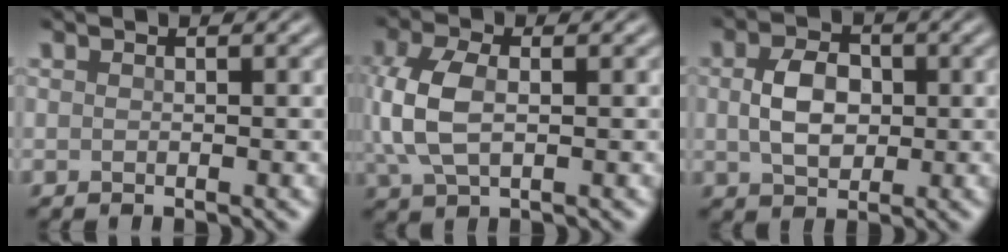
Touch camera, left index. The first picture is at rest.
{"total": 5.7, "force": [0.5, 3.3, 4.6], "torque": [-0.113, 0.005, 0.005]}
{"total": 4.4, "force": [0.3, 3.1, 3.2], "torque": [-0.068, 0.001, 0.002]}